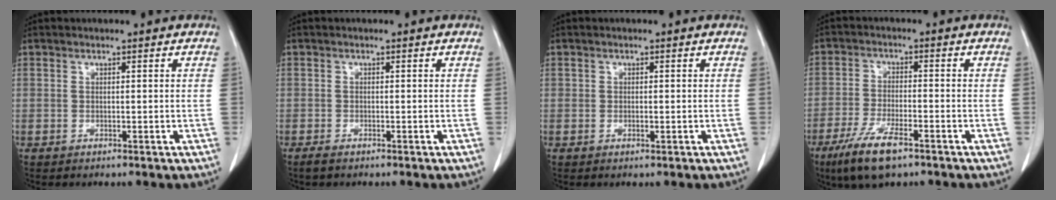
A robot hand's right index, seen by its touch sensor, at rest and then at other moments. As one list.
[{"total": 1.1, "force": [-0.9, 0.3, 0.6], "torque": [-0.015, -0.002, -0.013]}, {"total": 0.7, "force": [-0.2, 0.3, 0.6], "torque": [-0.012, -0.002, -0.002]}, {"total": 8.5, "force": [-5.4, 1.8, 6.3], "torque": [-0.126, -0.018, -0.093]}]